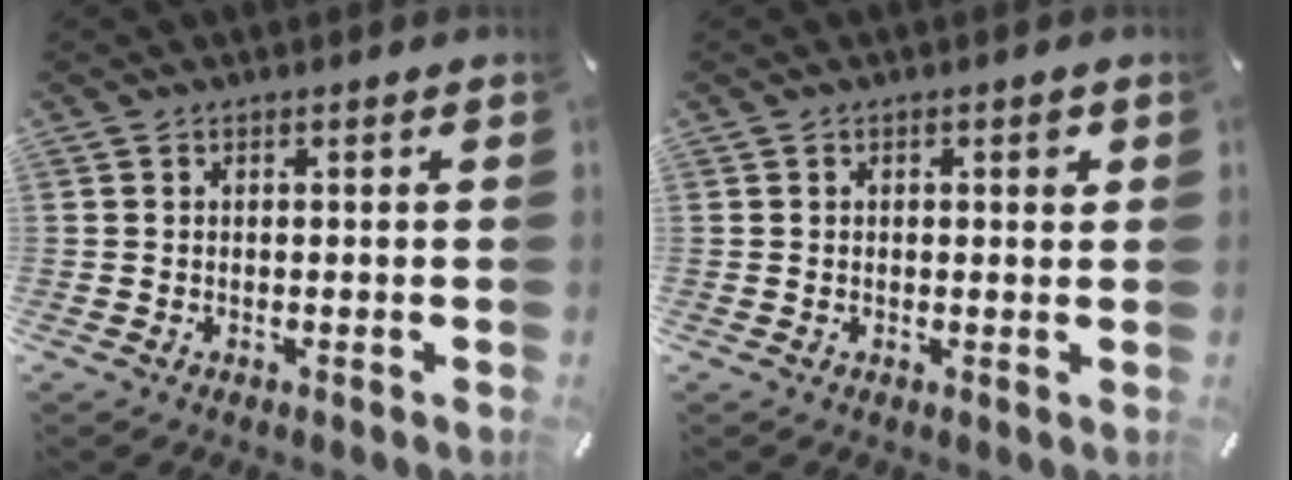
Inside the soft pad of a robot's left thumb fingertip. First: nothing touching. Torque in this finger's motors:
{"motor_torque": [0.03, -0.31, 0.08, 0.25, 0.00]}